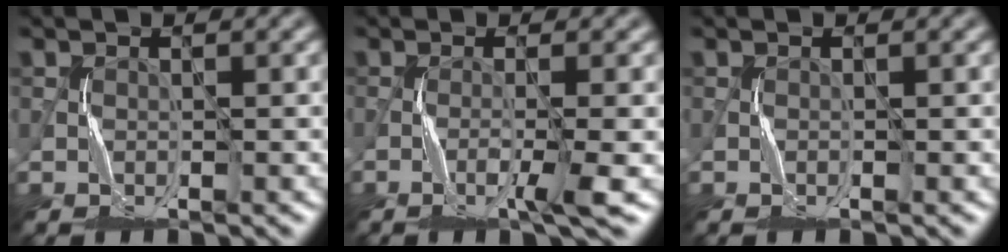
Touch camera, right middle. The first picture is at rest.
{"total": 3.2, "force": [-1.2, 0.3, 3.0], "torque": [-0.046, 0.005, -0.029]}
{"total": 0.0}